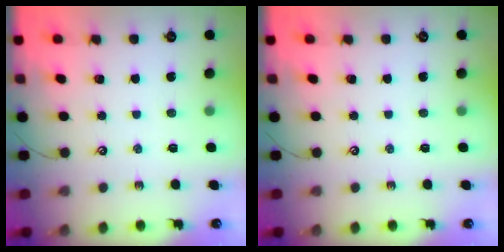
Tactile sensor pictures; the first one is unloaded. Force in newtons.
{"total": 0.0}